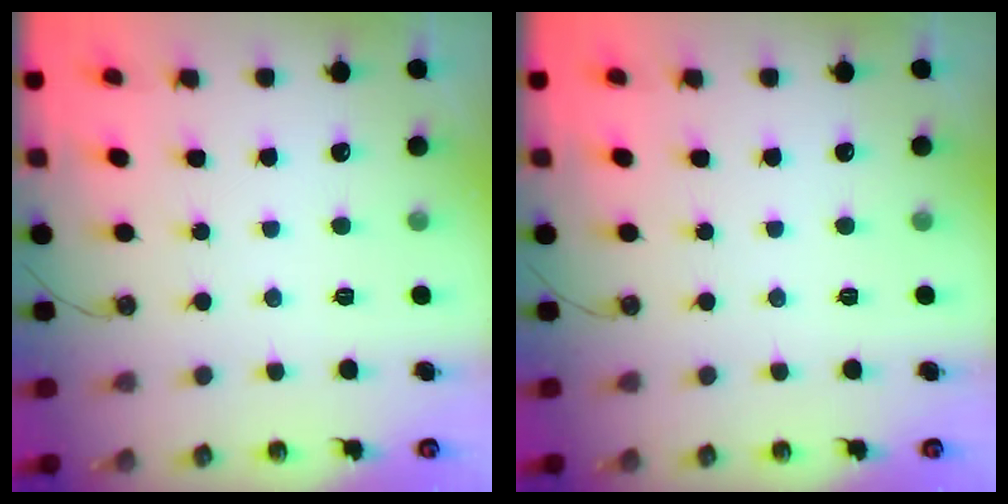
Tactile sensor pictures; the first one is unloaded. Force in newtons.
{"total": 0.0}